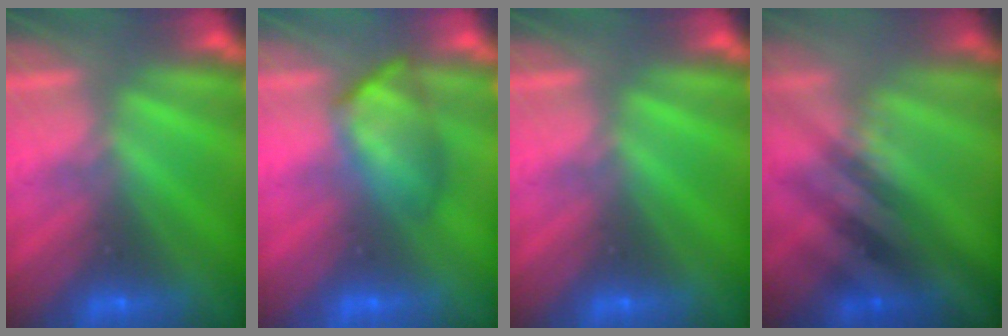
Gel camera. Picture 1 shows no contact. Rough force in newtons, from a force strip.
{"total": 4.3}
{"total": 0.0}
{"total": 2.5}